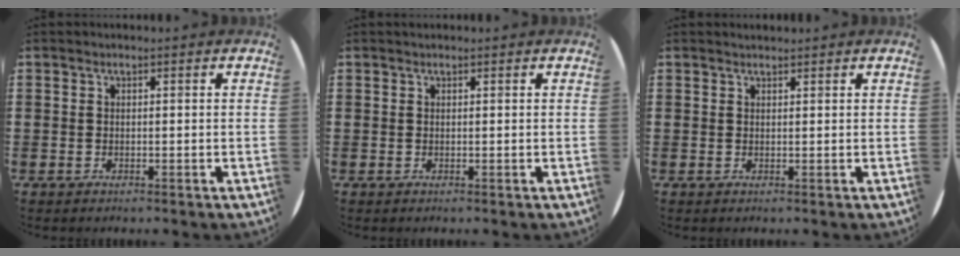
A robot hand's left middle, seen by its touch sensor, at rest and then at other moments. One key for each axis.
{"total": 0.0}
{"total": 0.6, "fx": 0.6, "fy": 0.1, "fz": -0.1, "tx": 0.002, "ty": 0.003, "tz": 0.011}